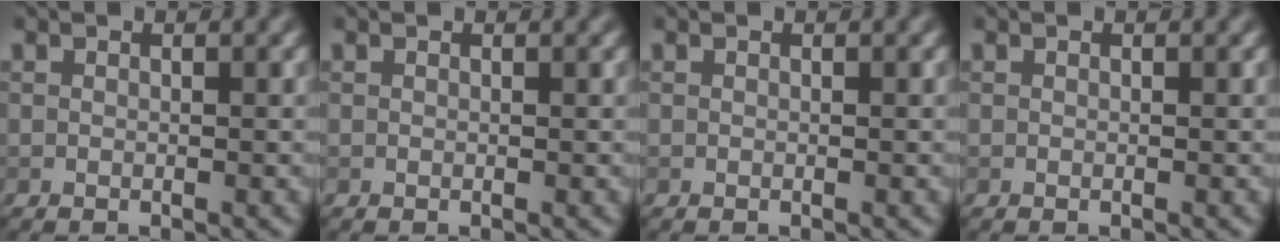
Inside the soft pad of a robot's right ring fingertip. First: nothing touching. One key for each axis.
{"total": 0.0}
{"total": 0.0}
{"total": 0.0}